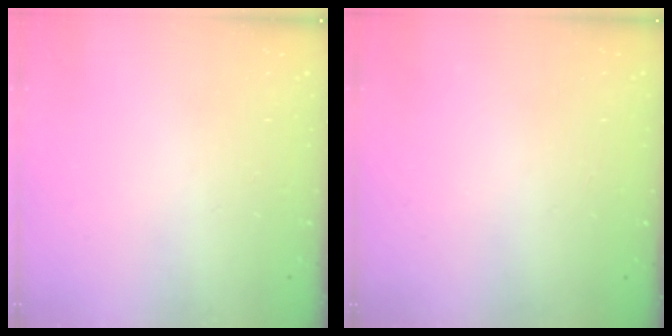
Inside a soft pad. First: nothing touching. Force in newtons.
{"total": 0.0}